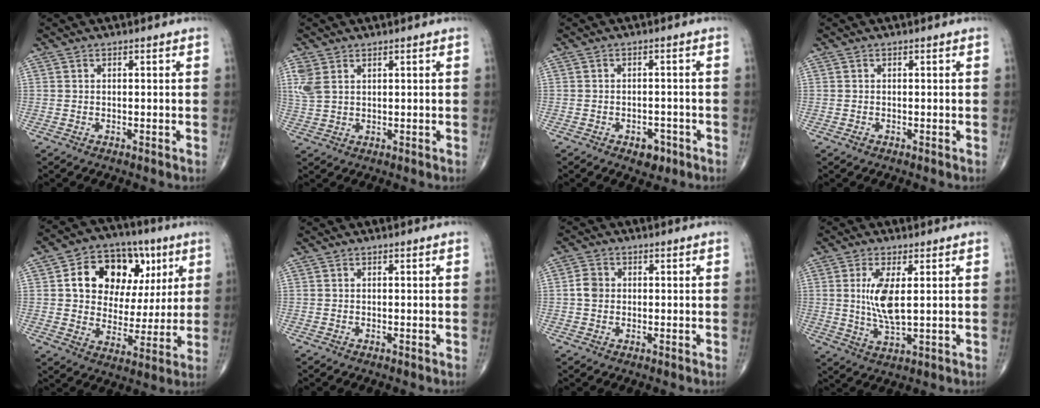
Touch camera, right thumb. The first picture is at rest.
{"total": 4.0, "force": [1.9, 2.4, 2.6], "torque": [-0.067, 0.003, 0.047]}
{"total": 3.6, "force": [-2.0, 2.3, 1.8], "torque": [-0.008, 0.009, -0.022]}
{"total": 0.5, "force": [-0.3, 0.4, 0.2], "torque": [-0.004, 0.000, -0.007]}
{"total": 18.4, "force": [5.7, 13.0, 11.6], "torque": [-0.137, 0.007, 0.096]}
{"total": 0.0}
{"total": 3.2, "force": [0.1, 2.7, 1.7], "torque": [-0.025, 0.006, -0.003]}
{"total": 7.9, "force": [1.4, 2.7, 7.3], "torque": [-0.151, -0.019, 0.033]}